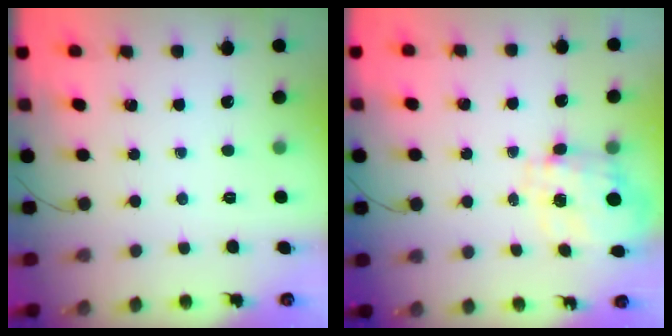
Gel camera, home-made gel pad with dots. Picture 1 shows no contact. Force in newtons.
{"total": 3.4, "press": 3.2, "slide": 1.0}